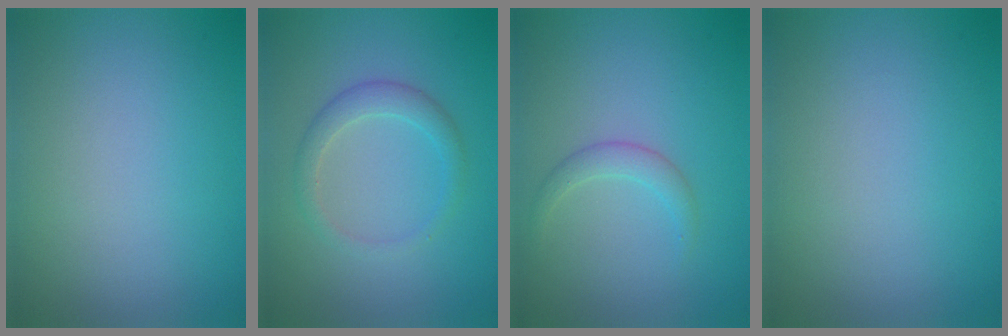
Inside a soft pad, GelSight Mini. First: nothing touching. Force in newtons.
{"total": 2.2, "press": 2.2, "slide": 0.1}
{"total": 1.5, "press": 1.5, "slide": 0.1}
{"total": 0.0}